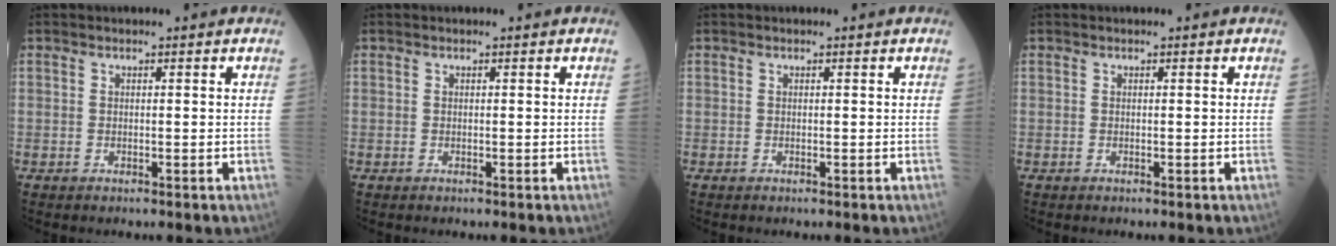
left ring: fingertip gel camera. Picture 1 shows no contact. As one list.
[{"total": 0.0}, {"total": 0.0}, {"total": 0.0}]